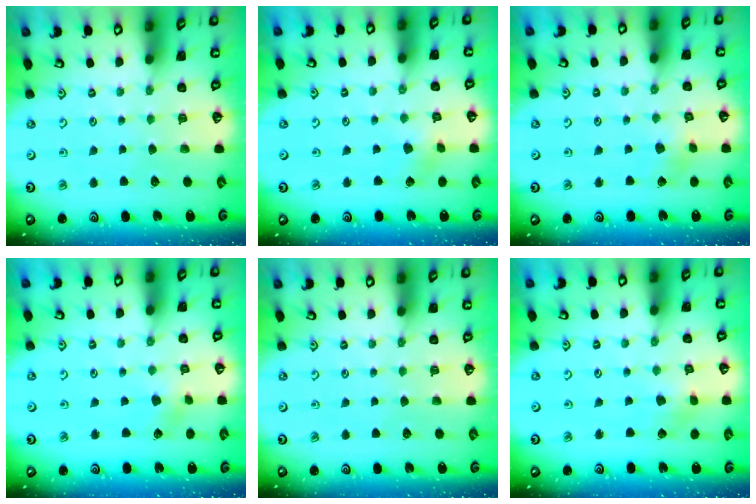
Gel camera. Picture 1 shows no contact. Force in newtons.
{"total": 3.1, "press": 3.0, "slide": 0.4}
{"total": 2.8, "press": 2.7, "slide": 0.8}
{"total": 2.5, "press": 2.5, "slide": 0.4}
{"total": 0.0}
{"total": 3.5, "press": 3.5, "slide": 0.2}